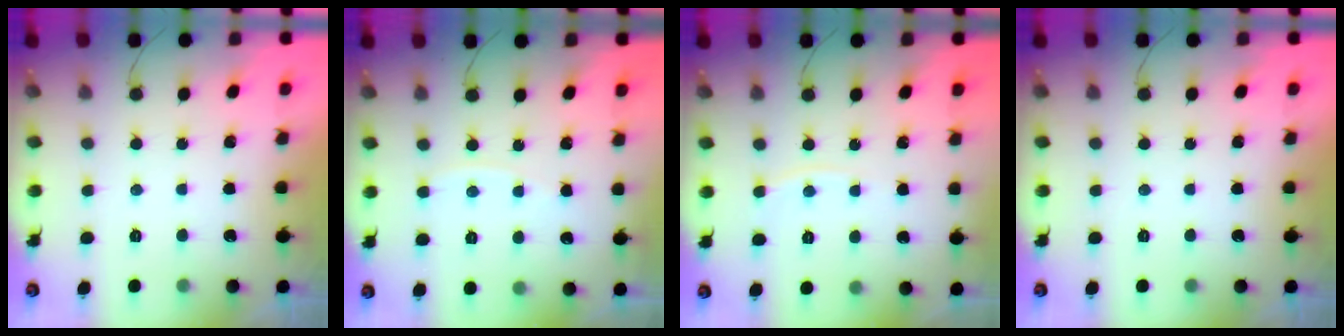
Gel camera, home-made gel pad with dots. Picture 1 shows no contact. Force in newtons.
{"total": 2.6, "press": 2.6, "slide": 0.3}
{"total": 3.3, "press": 3.2, "slide": 0.6}
{"total": 0.0}